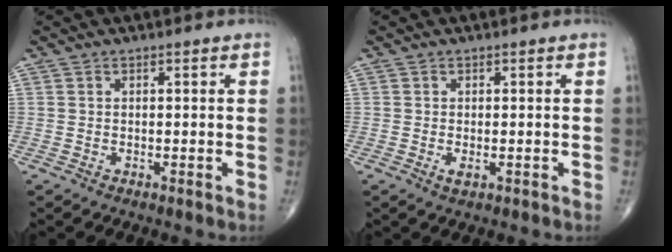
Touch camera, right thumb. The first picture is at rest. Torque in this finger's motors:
{"motor_torque": [-0.28, -0.22, -0.17, -0.02, 0.05]}